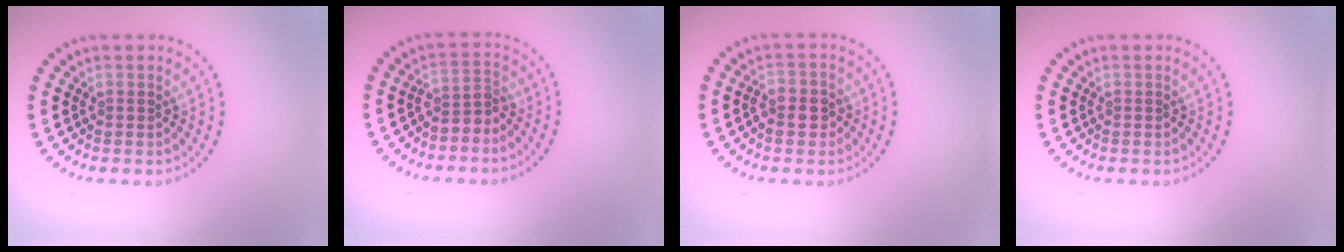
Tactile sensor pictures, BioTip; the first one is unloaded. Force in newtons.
{"total": 2.1, "press": 1.5, "slide": 1.4}
{"total": 2.5, "press": 2.5, "slide": 0.6}
{"total": 0.0}